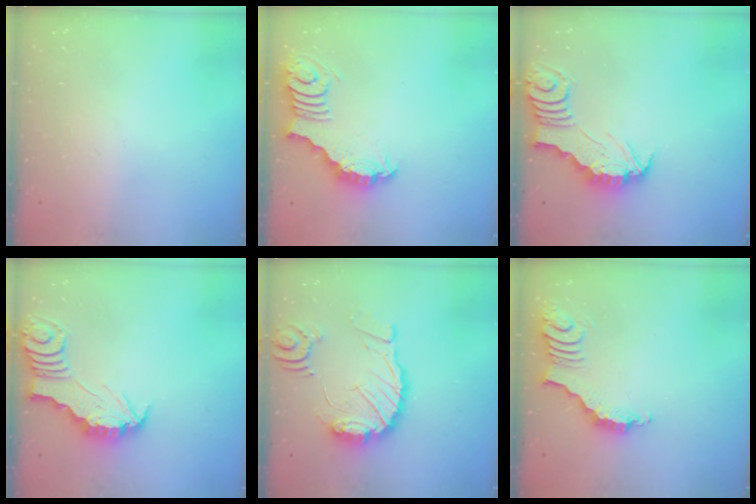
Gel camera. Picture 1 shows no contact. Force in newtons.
{"total": 3.8, "press": 3.7, "slide": 0.8}
{"total": 3.0, "press": 3.0, "slide": 0.2}
{"total": 2.6, "press": 2.6, "slide": 0.2}
{"total": 14.5, "press": 14.5, "slide": 1.4}
{"total": 3.8, "press": 3.7, "slide": 0.7}